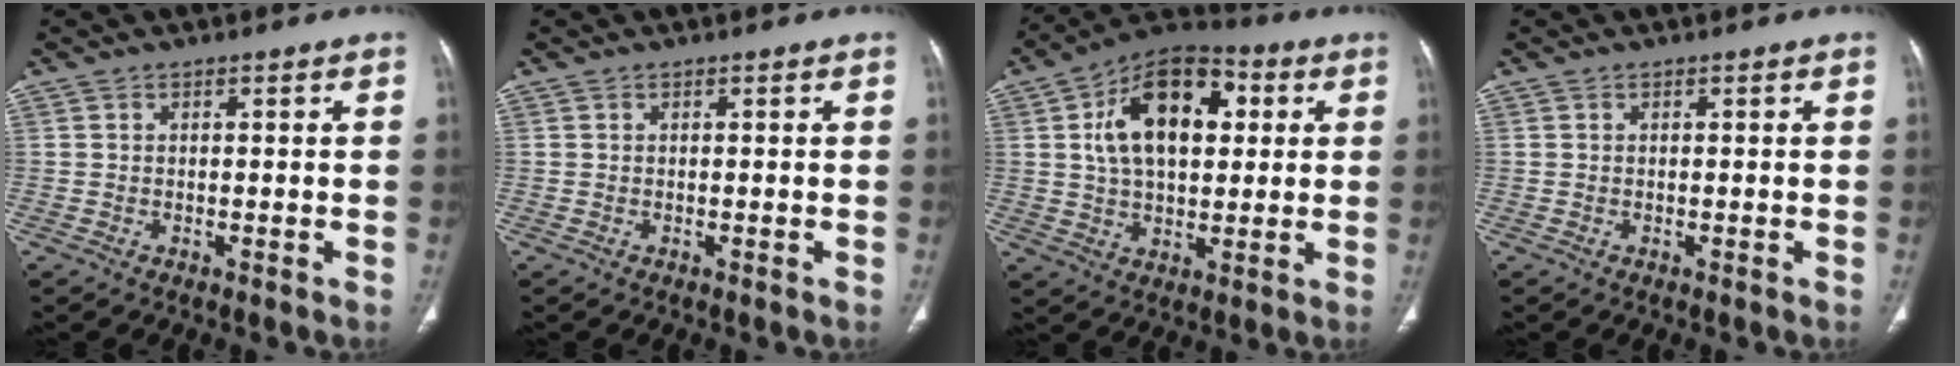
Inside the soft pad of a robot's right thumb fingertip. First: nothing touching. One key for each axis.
{"total": 0.0}
{"total": 17.6, "fx": 4.2, "fy": 10.5, "fz": 13.5, "tx": -0.195, "ty": 0.012, "tz": 0.065}
{"total": 0.0}